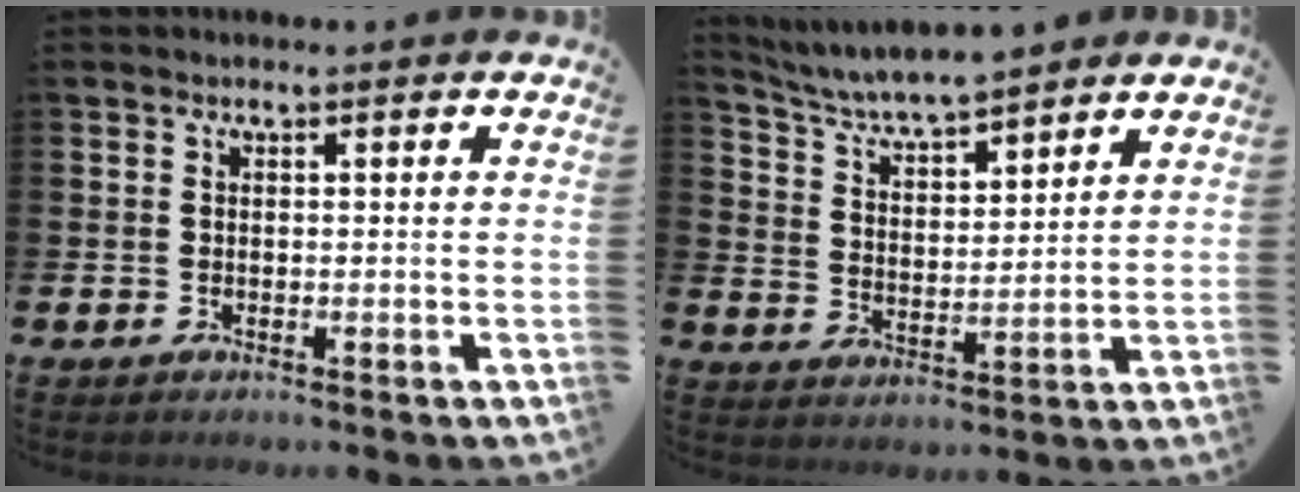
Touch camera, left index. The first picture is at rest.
{"total": 5.8, "force": [5.7, 0.4, 1.3], "torque": [-0.052, -0.036, 0.099]}